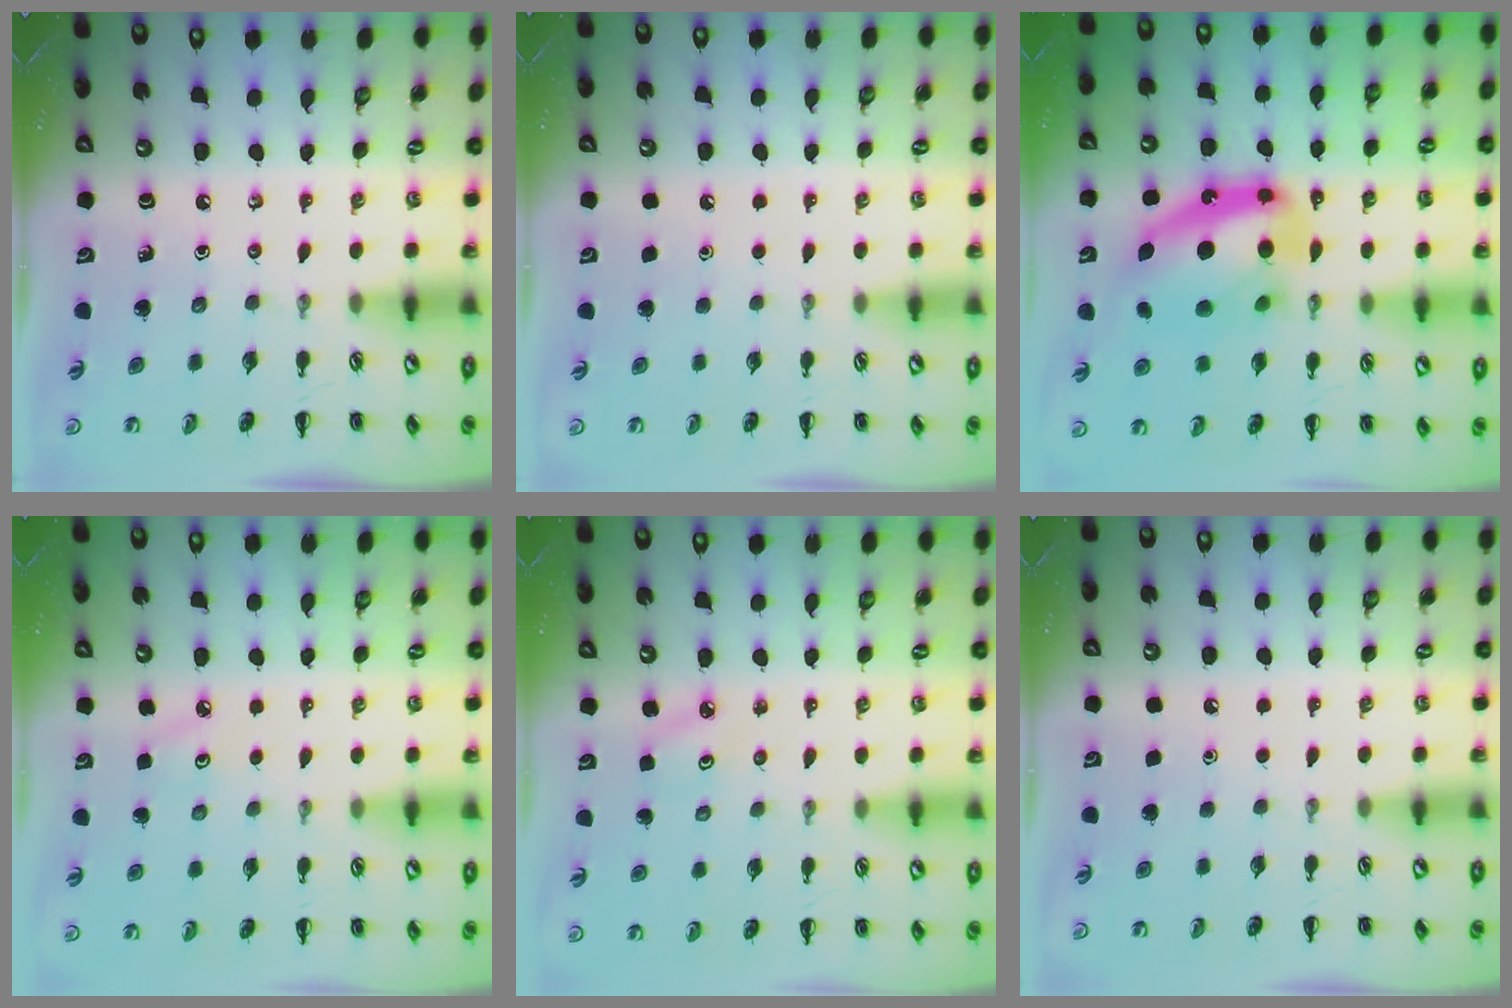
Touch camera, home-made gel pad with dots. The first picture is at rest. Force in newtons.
{"total": 1.7, "press": 1.7, "slide": 0.1}
{"total": 17.8, "press": 17.2, "slide": 4.5}
{"total": 3.1, "press": 2.9, "slide": 0.9}
{"total": 2.5, "press": 2.4, "slide": 0.7}
{"total": 1.7, "press": 1.7, "slide": 0.1}